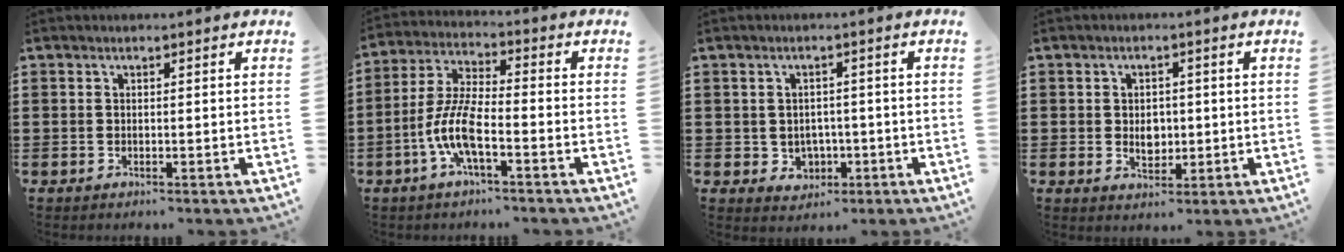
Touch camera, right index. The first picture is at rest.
{"total": 8.1, "force": [-3.4, 2.0, 7.1], "torque": [-0.173, -0.014, -0.072]}
{"total": 2.7, "force": [-0.2, 2.6, 0.9], "torque": [-0.021, 0.002, -0.010]}
{"total": 3.4, "force": [-0.1, 2.5, 2.3], "torque": [-0.033, 0.000, -0.007]}